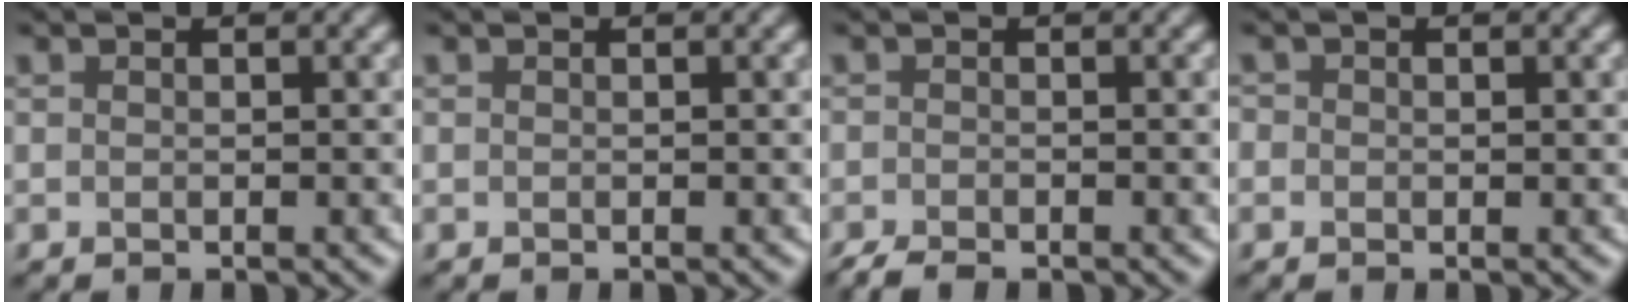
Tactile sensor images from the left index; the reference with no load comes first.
{"total": 0.0}
{"total": 2.1, "force": [-1.8, 0.6, 1.1], "torque": [-0.023, -0.006, -0.040]}
{"total": 0.8, "force": [-0.1, 0.7, 0.3], "torque": [-0.004, 0.001, -0.009]}